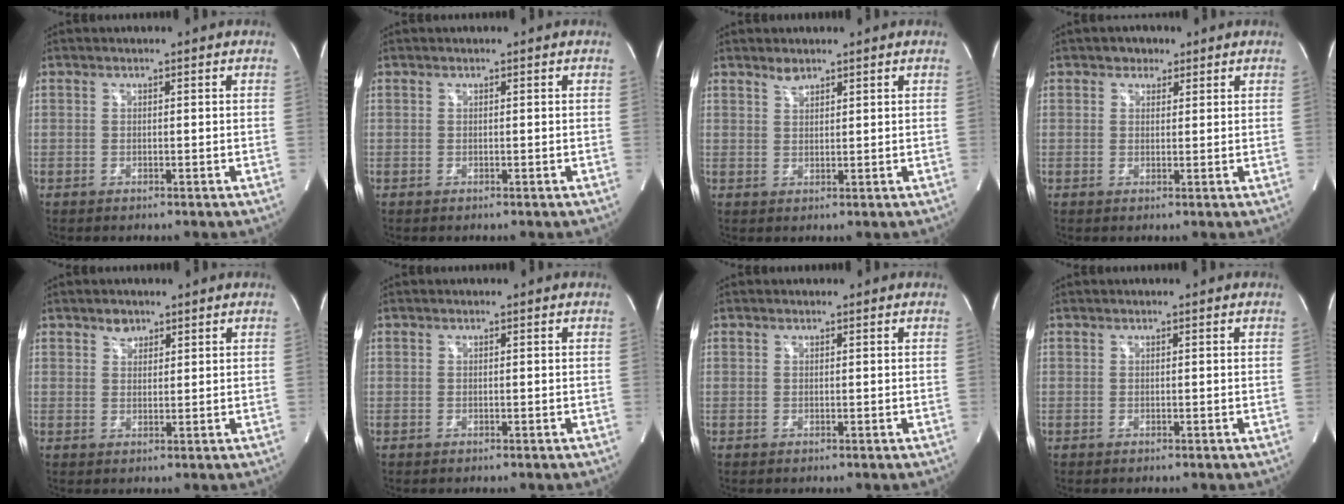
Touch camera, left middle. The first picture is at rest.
{"total": 0.0}
{"total": 1.6, "force": [1.4, 0.5, 0.5], "torque": [-0.010, 0.000, 0.028]}
{"total": 2.2, "force": [1.3, 1.6, 0.5], "torque": [-0.005, 0.003, 0.016]}
{"total": 2.0, "force": [1.5, 1.3, 0.5], "torque": [-0.008, 0.001, 0.024]}
{"total": 0.0}
{"total": 0.0}
{"total": 0.0}